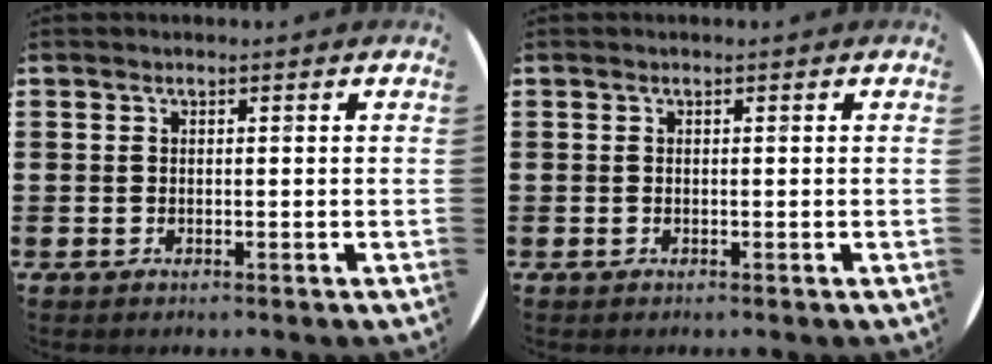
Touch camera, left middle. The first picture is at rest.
{"total": 0.0}